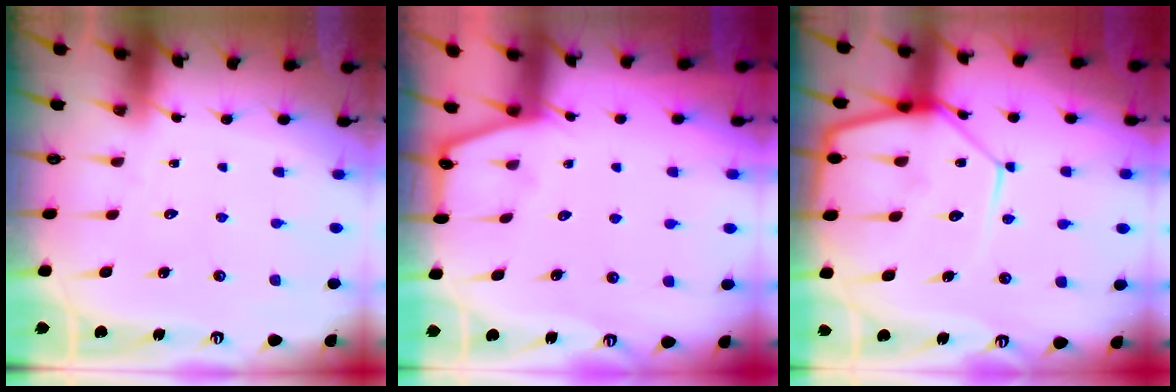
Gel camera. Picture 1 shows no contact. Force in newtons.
{"total": 2.4, "press": 2.3, "slide": 0.5}
{"total": 15.5, "press": 15.4, "slide": 1.6}